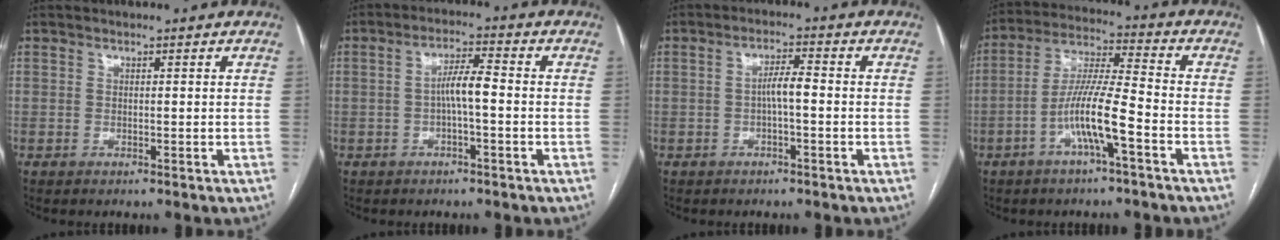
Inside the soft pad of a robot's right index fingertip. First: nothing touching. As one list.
[{"total": 4.6, "force": [-0.7, 0.6, 4.5], "torque": [-0.081, 0.014, -0.011]}, {"total": 3.3, "force": [-0.6, 0.6, 3.2], "torque": [-0.055, 0.010, -0.009]}, {"total": 10.0, "force": [-4.0, 0.4, 9.1], "torque": [-0.181, 0.010, -0.079]}]